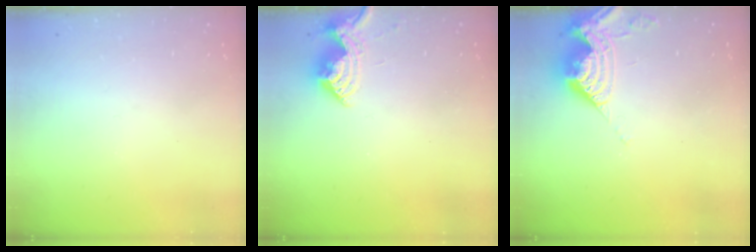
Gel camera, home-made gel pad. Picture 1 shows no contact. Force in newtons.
{"total": 10.1, "press": 10.1, "slide": 0.4}
{"total": 9.9, "press": 9.8, "slide": 1.2}